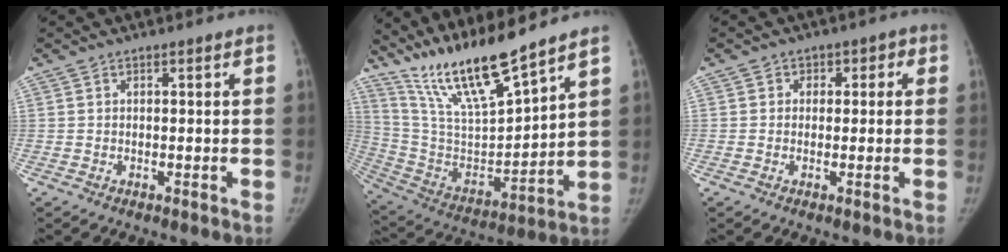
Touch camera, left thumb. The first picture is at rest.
{"total": 17.9, "force": [14.8, 1.7, 9.9], "torque": [-0.163, -0.081, 0.292]}
{"total": 3.2, "force": [0.4, 2.9, 1.2], "torque": [0.017, 0.008, -0.005]}